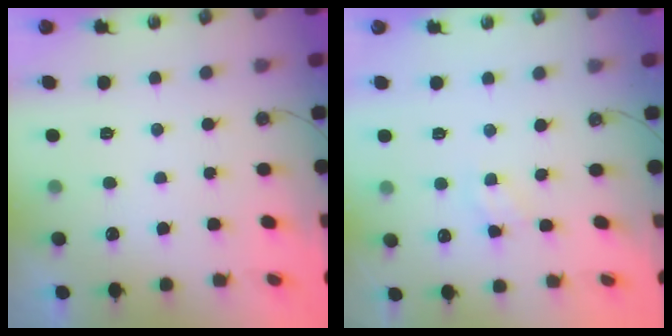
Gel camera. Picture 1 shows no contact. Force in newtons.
{"total": 2.4, "press": 2.4, "slide": 0.4}